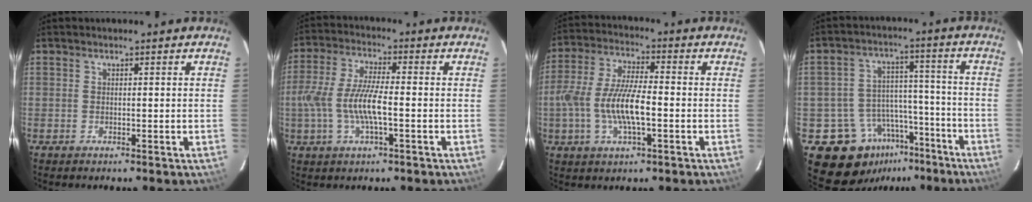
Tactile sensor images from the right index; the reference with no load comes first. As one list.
[{"total": 10.0, "force": [-2.1, 2.4, 9.5], "torque": [-0.196, -0.001, -0.041]}, {"total": 11.7, "force": [-2.6, 3.5, 10.8], "torque": [-0.223, 0.000, -0.052]}, {"total": 13.3, "force": [-8.7, 9.5, 3.2], "torque": [-0.070, 0.051, -0.111]}]